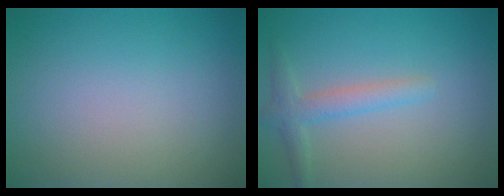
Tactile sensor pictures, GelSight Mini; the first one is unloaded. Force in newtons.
{"total": 2.3, "press": 2.3, "slide": 0.1}